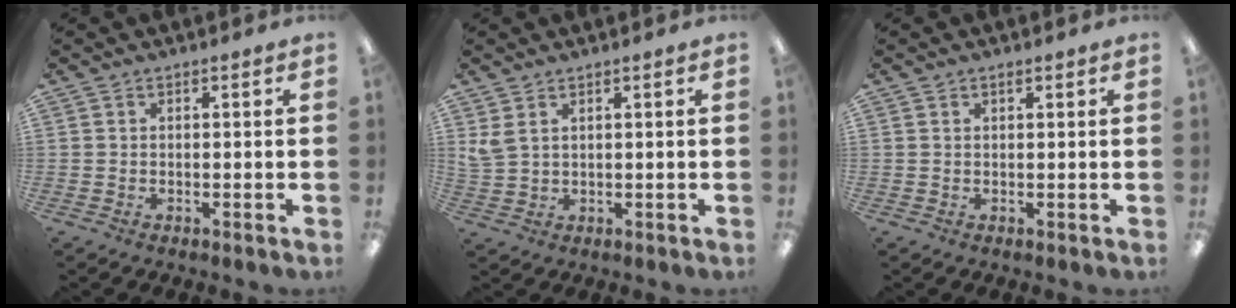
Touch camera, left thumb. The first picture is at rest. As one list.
[{"total": 2.9, "force": [1.7, 1.3, 1.8], "torque": [-0.041, -0.001, 0.033]}, {"total": 0.7, "force": [0.6, 0.3, 0.3], "torque": [-0.006, 0.002, 0.010]}]